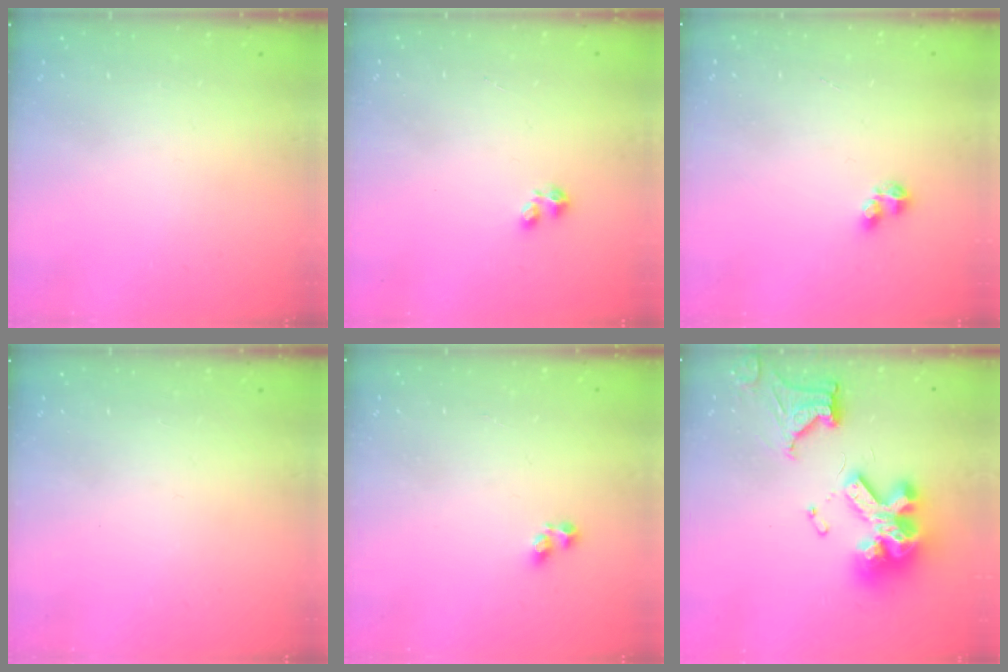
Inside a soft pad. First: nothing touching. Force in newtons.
{"total": 1.5, "press": 1.5, "slide": 0.3}
{"total": 3.3, "press": 3.3, "slide": 0.4}
{"total": 0.0}
{"total": 3.1, "press": 3.1, "slide": 0.3}
{"total": 20.1, "press": 20.0, "slide": 2.1}